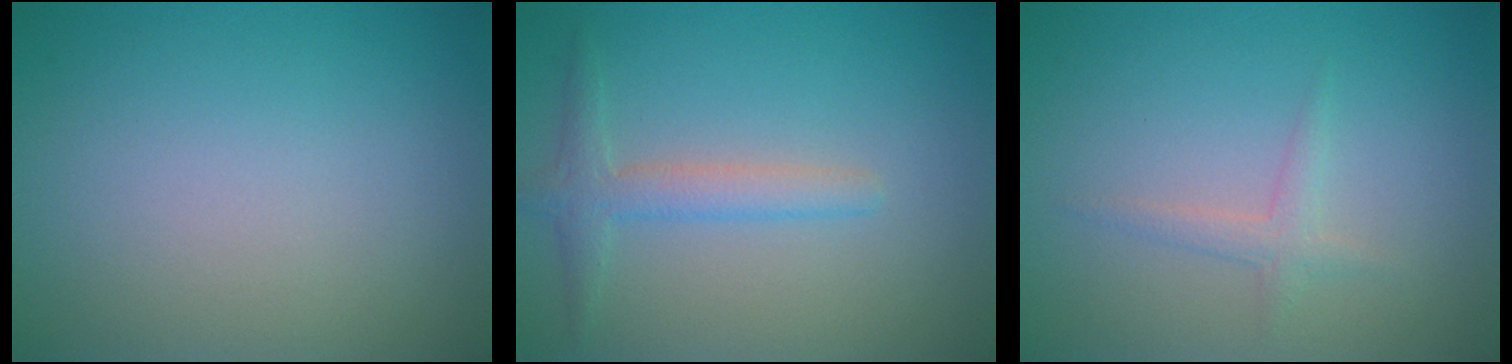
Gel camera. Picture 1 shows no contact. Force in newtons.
{"total": 2.4, "press": 2.4, "slide": 0.1}
{"total": 1.3, "press": 1.3, "slide": 0.0}